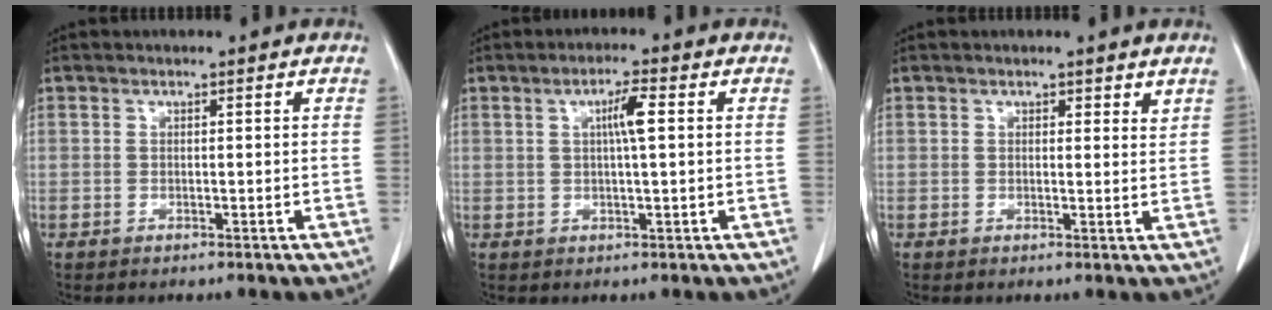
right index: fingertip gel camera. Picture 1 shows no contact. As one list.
[{"total": 3.8, "force": [0.8, 0.2, 3.7], "torque": [-0.065, 0.004, 0.013]}, {"total": 1.5, "force": [1.2, 0.7, 0.6], "torque": [0.001, -0.005, 0.010]}]